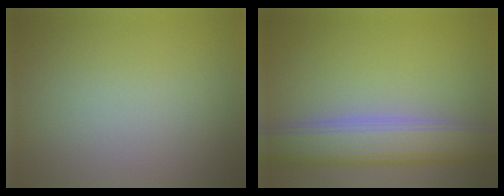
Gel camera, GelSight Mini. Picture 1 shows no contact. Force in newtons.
{"total": 6.4, "press": 6.4, "slide": 0.8}